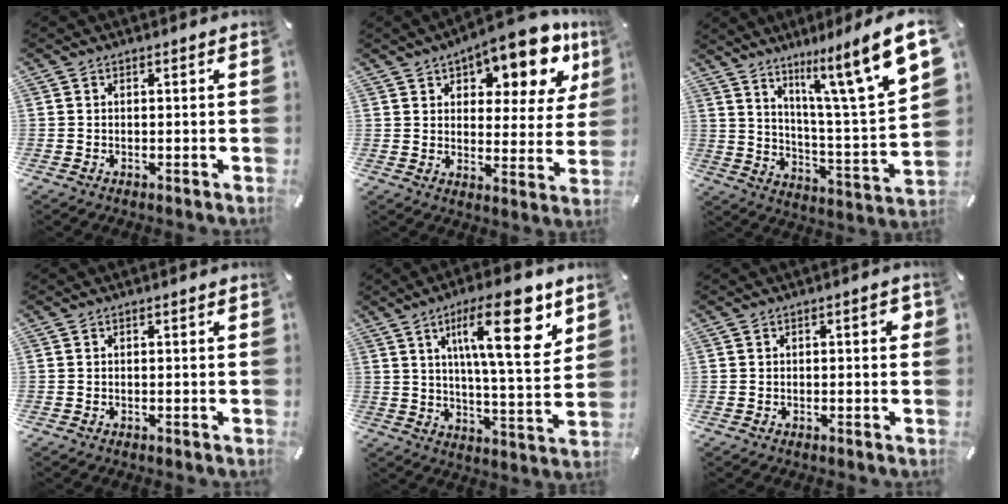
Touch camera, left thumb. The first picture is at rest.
{"total": 14.6, "force": [10.2, 6.2, 8.4], "torque": [-0.115, -0.066, 0.172]}
{"total": 17.5, "force": [11.6, 2.5, 12.8], "torque": [-0.198, -0.086, 0.173]}
{"total": 0.0}
{"total": 19.1, "force": [8.6, 5.3, 16.2], "torque": [-0.247, -0.026, 0.125]}
{"total": 2.5, "force": [0.1, 1.1, 2.2], "torque": [-0.035, 0.004, -0.001]}